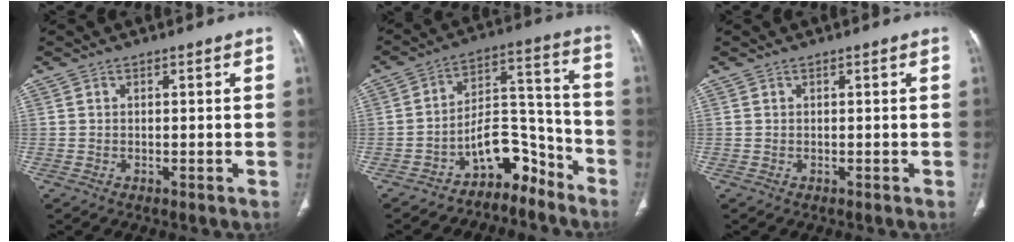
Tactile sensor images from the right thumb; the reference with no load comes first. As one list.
[{"total": 9.9, "force": [-7.6, 5.2, 3.6], "torque": [-0.018, 0.117, -0.130]}, {"total": 0.0}]